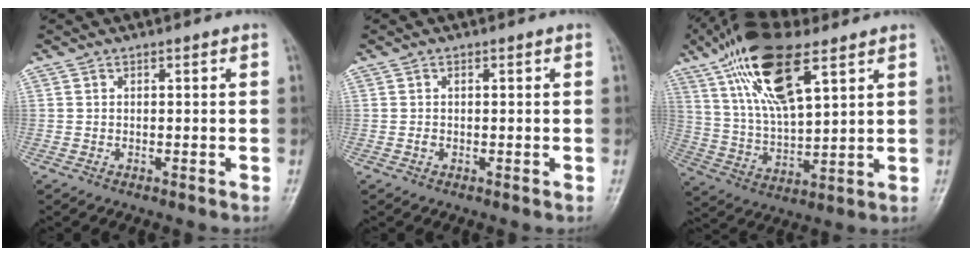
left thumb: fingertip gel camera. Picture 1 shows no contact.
{"total": 0.8, "force": [-0.1, 0.6, 0.5], "torque": [-0.005, 0.001, -0.001]}
{"total": 17.5, "force": [9.3, 6.2, 13.4], "torque": [-0.243, -0.026, 0.177]}